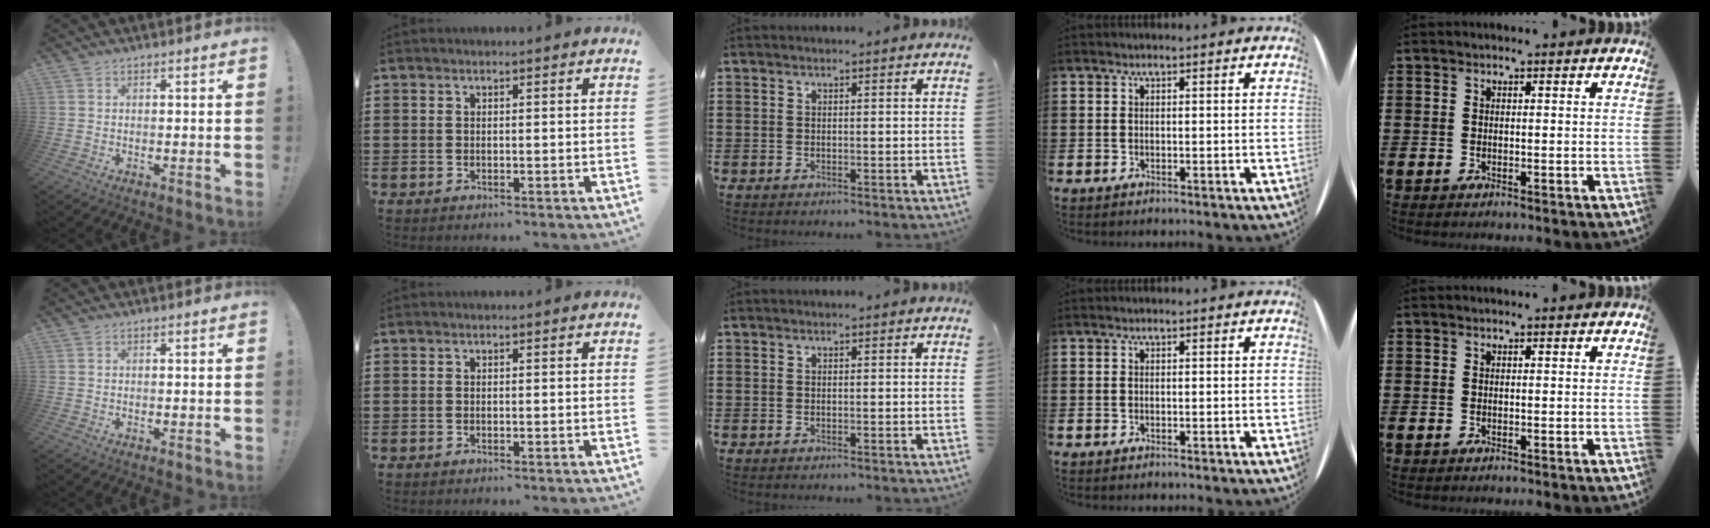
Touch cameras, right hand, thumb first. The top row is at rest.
{}